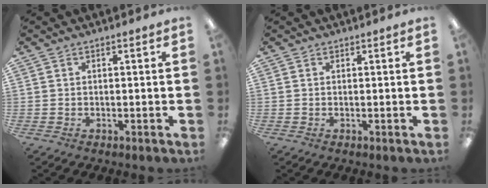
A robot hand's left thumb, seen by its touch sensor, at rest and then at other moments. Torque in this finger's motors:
{"motor_torque": [0.00, 0.00, 0.01, 0.01, 0.00]}